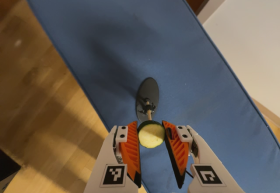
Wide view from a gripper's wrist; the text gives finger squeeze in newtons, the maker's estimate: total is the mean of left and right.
{"total": 8.5, "left": 8.1, "right": 8.9}